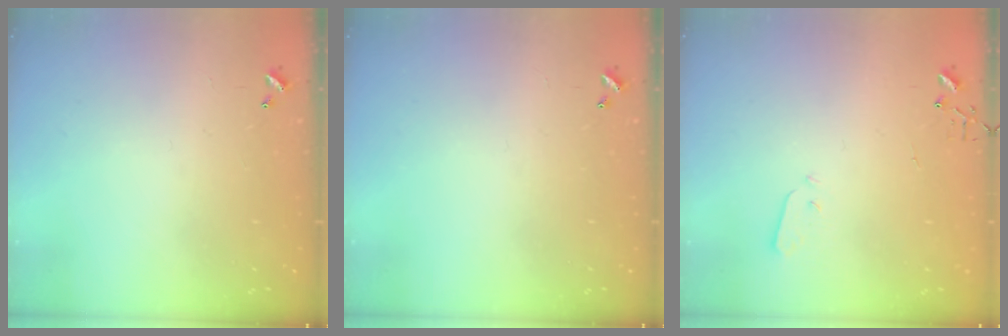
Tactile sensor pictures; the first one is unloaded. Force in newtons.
{"total": 0.0}
{"total": 3.5, "press": 3.5, "slide": 0.2}